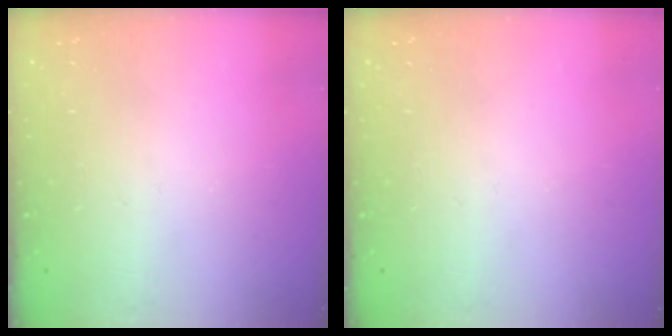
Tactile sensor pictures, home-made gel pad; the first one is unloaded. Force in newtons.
{"total": 0.0}